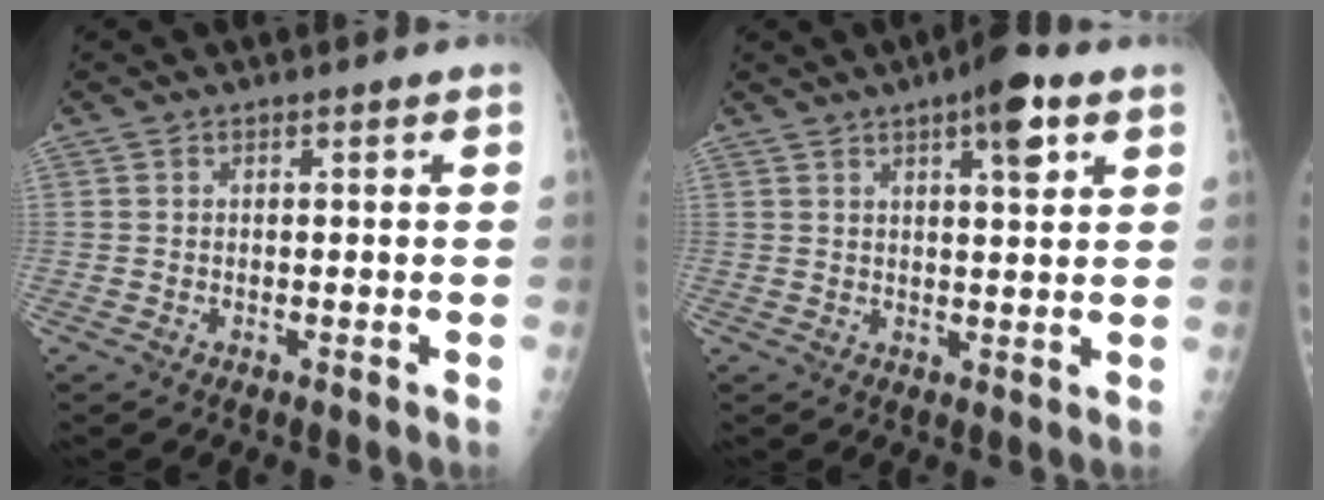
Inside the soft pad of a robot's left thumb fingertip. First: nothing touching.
{"total": 7.5, "force": [3.9, 2.1, 6.1], "torque": [-0.079, -0.012, 0.052]}